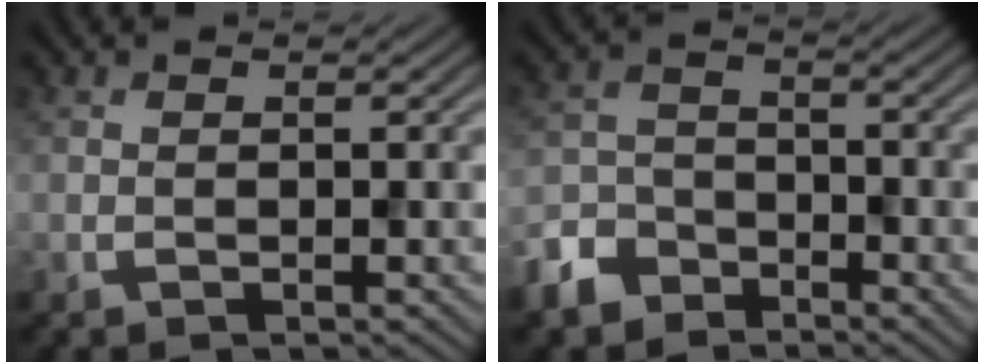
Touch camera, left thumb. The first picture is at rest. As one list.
[{"total": 5.6, "force": [-4.2, 3.3, 1.7], "torque": [-0.045, -0.002, -0.098]}]